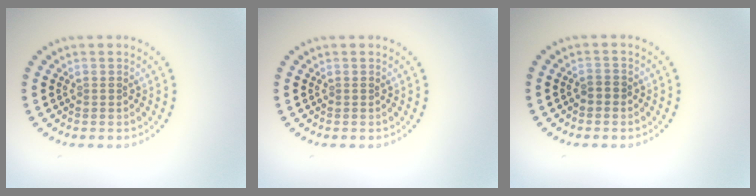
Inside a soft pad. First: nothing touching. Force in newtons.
{"total": 0.0}
{"total": 1.0, "press": 0.9, "slide": 0.2}